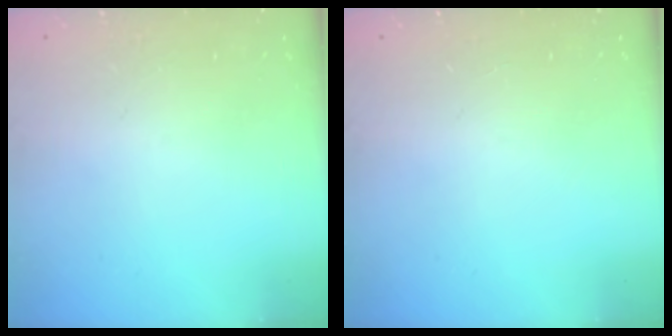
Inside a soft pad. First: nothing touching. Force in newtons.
{"total": 0.0}